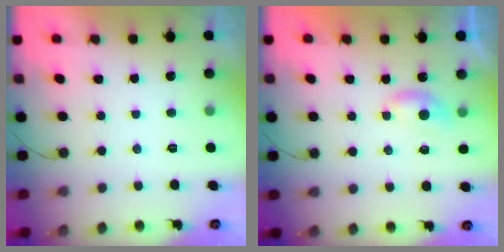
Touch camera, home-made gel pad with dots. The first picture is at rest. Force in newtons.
{"total": 4.7, "press": 4.6, "slide": 0.6}